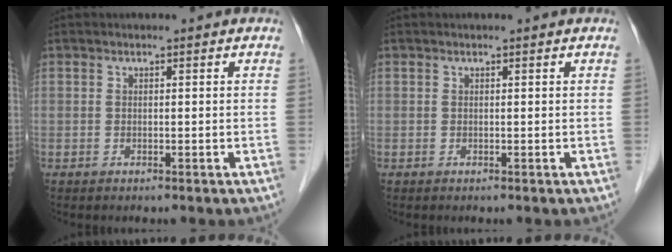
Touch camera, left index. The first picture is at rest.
{"total": 0.0}